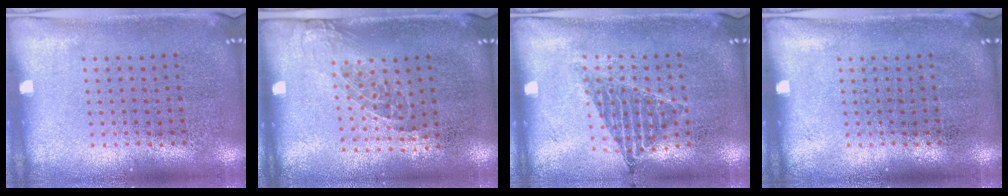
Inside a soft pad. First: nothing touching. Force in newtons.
{"total": 1.2, "press": 1.0, "slide": 0.7}
{"total": 0.9, "press": 0.8, "slide": 0.3}
{"total": 0.0}